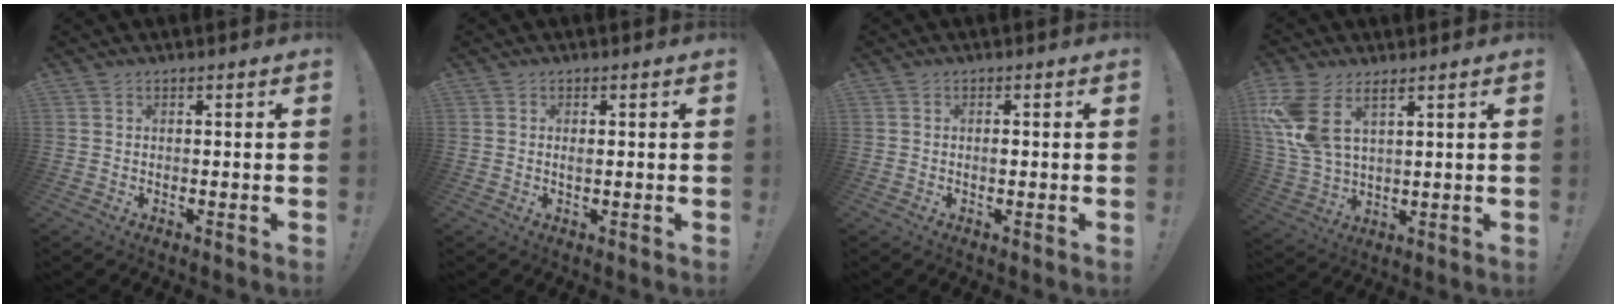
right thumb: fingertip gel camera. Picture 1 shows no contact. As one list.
[{"total": 0.9, "force": [0.1, 0.2, 0.9], "torque": [-0.010, -0.002, 0.000]}, {"total": 0.7, "force": [-0.2, 0.3, 0.6], "torque": [-0.003, -0.003, -0.005]}, {"total": 10.6, "force": [5.7, 5.3, 7.1], "torque": [-0.156, -0.020, 0.114]}]